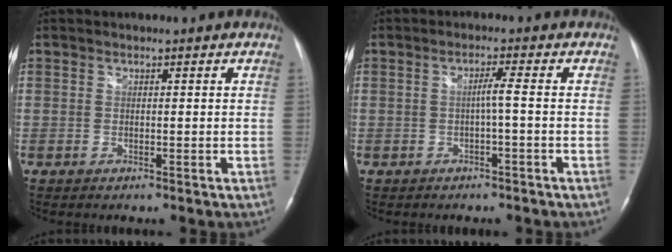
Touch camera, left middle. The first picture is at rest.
{"total": 2.1, "force": [-0.5, -0.5, 2.0], "torque": [-0.033, -0.004, -0.012]}